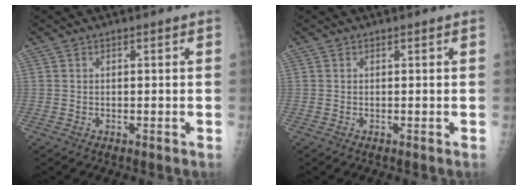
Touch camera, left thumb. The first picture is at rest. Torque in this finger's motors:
{"motor_torque": [-0.18, 0.06, 0.01, 0.04, 0.00]}